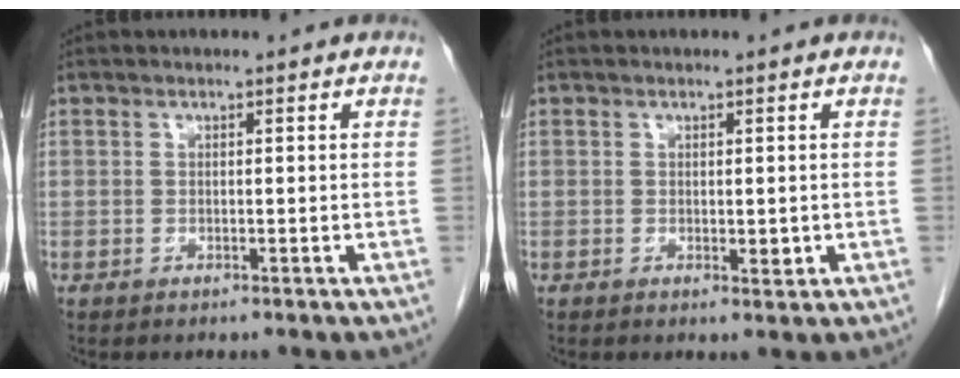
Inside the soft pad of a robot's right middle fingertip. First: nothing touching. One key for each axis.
{"total": 1.3, "fx": -0.1, "fy": 0.7, "fz": 1.1, "tx": -0.011, "ty": -0.003, "tz": 0.001}